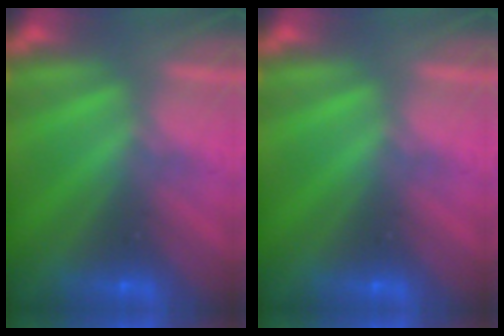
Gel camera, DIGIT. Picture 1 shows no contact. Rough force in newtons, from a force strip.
{"total": 0.0}